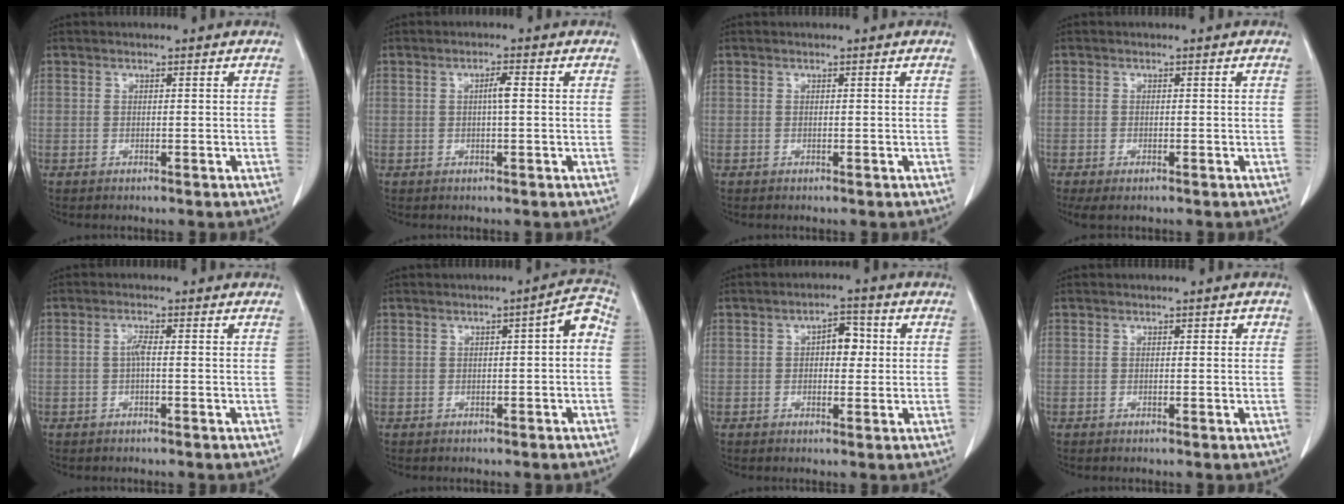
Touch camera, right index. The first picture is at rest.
{"total": 2.0, "force": [0.2, 0.0, 2.0], "torque": [-0.035, 0.003, 0.002]}
{"total": 0.0}
{"total": 2.3, "force": [-1.4, 0.8, 1.6], "torque": [-0.030, -0.007, -0.018]}
{"total": 1.6, "force": [0.0, 0.2, 1.6], "torque": [-0.034, 0.003, -0.001]}
{"total": 3.6, "force": [-0.1, 0.7, 3.5], "torque": [-0.039, 0.016, -0.006]}
{"total": 4.1, "force": [0.6, 2.2, 3.4], "torque": [-0.049, 0.014, 0.008]}
{"total": 1.0, "force": [0.3, 0.7, 0.6], "torque": [-0.006, 0.007, 0.002]}